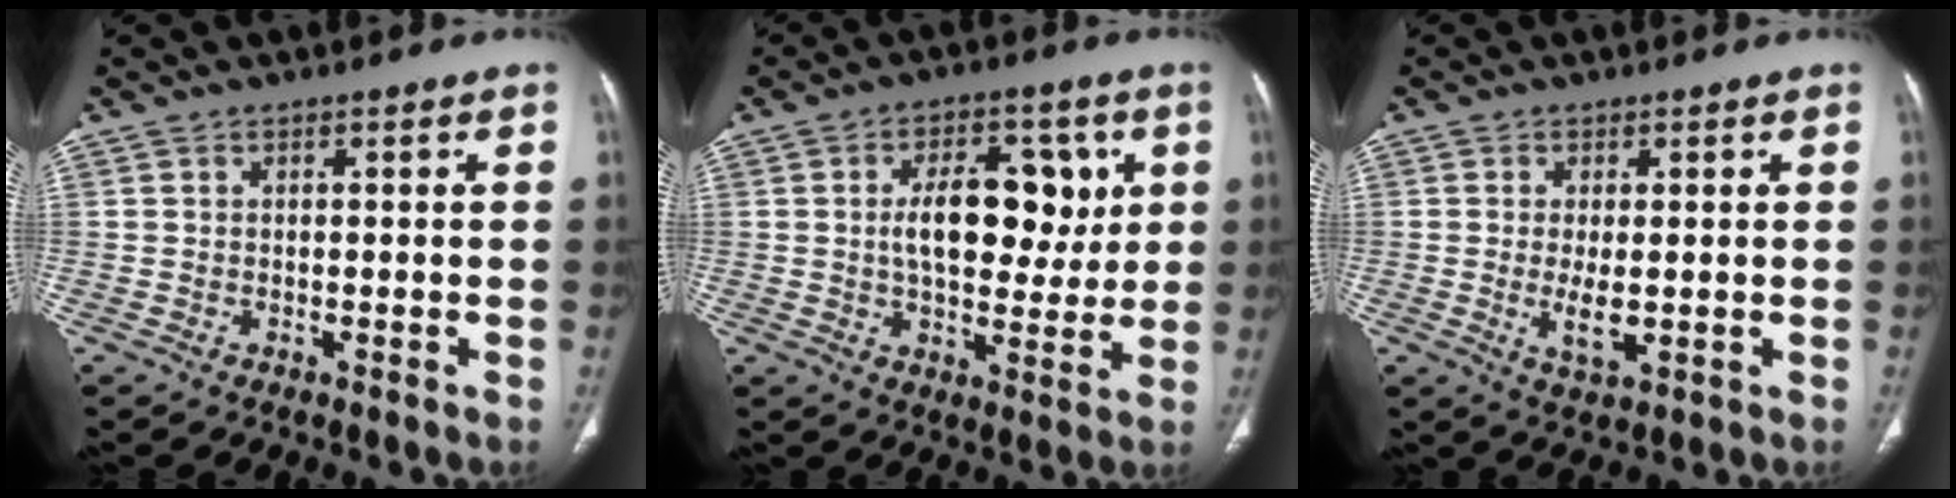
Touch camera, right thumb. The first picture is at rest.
{"total": 13.9, "force": [2.4, 7.9, 11.1], "torque": [-0.122, 0.000, 0.037]}
{"total": 4.6, "force": [-0.4, 1.9, 4.2], "torque": [-0.078, -0.012, -0.003]}